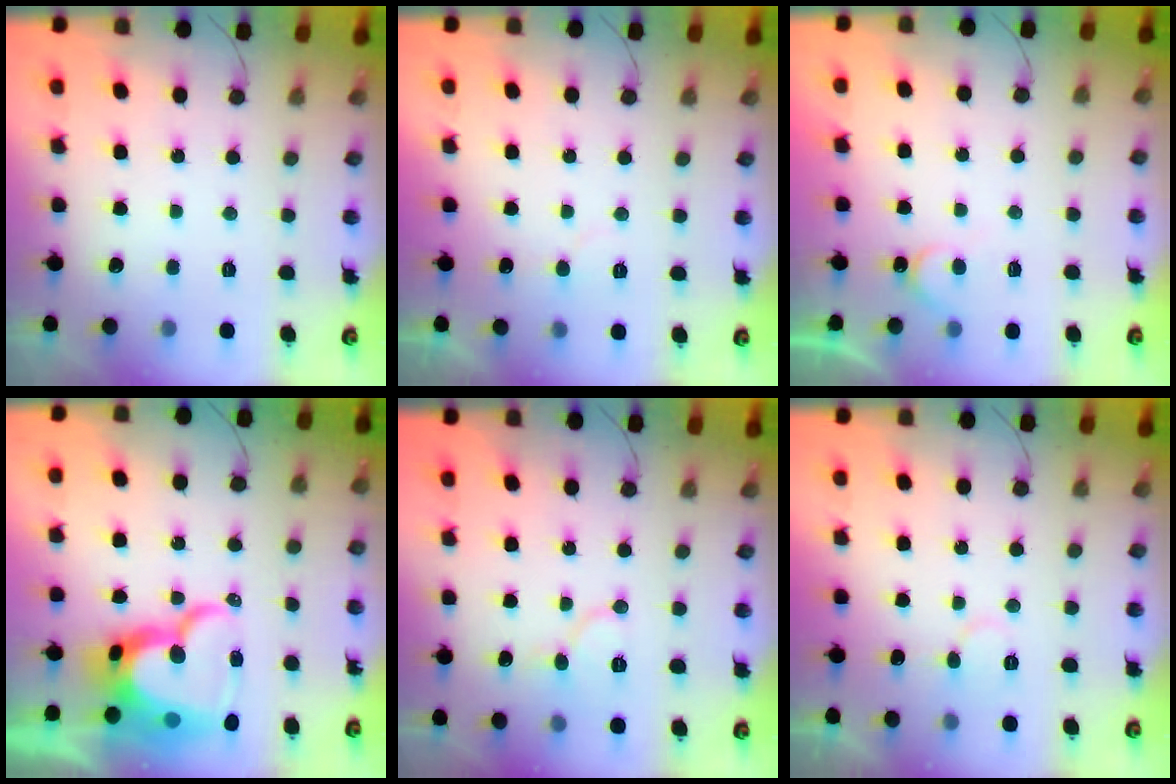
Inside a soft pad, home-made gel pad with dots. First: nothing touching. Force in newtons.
{"total": 3.4, "press": 3.4, "slide": 0.4}
{"total": 4.6, "press": 4.5, "slide": 0.4}
{"total": 22.2, "press": 22.1, "slide": 1.9}
{"total": 7.6, "press": 7.5, "slide": 0.8}
{"total": 6.1, "press": 6.1, "slide": 0.5}